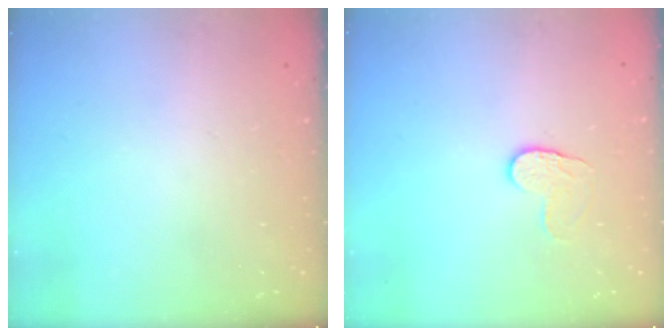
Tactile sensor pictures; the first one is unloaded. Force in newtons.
{"total": 5.0, "press": 4.9, "slide": 0.5}